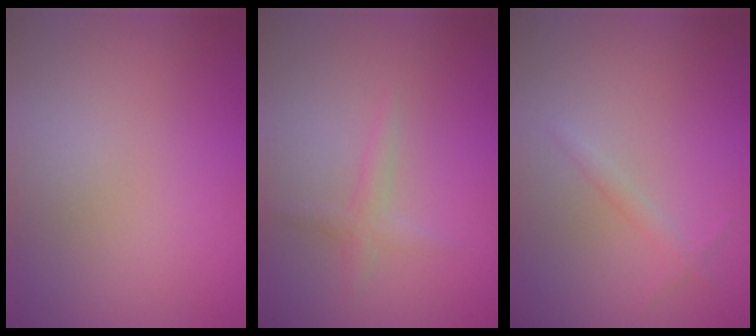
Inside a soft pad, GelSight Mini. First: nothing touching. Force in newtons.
{"total": 1.3, "press": 1.3, "slide": 0.1}
{"total": 0.9, "press": 0.9, "slide": 0.1}